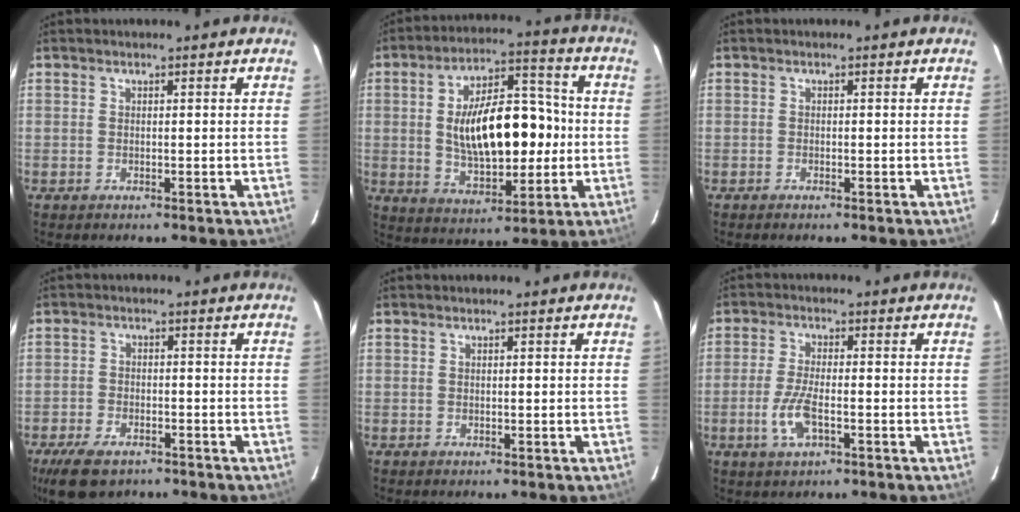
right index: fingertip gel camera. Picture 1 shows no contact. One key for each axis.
{"total": 17.7, "fx": -0.4, "fy": 8.8, "fz": 15.3, "tx": -0.264, "ty": 0.019, "tz": 0.008}
{"total": 0.5, "fx": -0.5, "fy": 0.0, "fz": 0.2, "tx": -0.001, "ty": -0.001, "tz": -0.010}
{"total": 8.8, "fx": -6.2, "fy": 4.3, "fz": 4.6, "tx": -0.119, "ty": -0.016, "tz": -0.109}
{"total": 0.0}
{"total": 6.2, "fx": -2.2, "fy": 2.0, "fz": 5.5, "tx": -0.121, "ty": -0.005, "tz": -0.043}